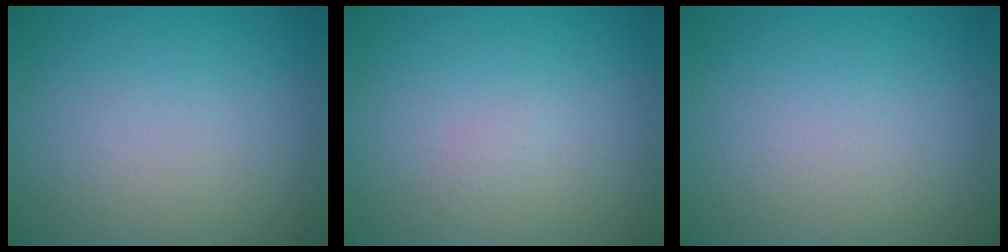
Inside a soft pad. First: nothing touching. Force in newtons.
{"total": 0.6, "press": 0.6, "slide": 0.0}
{"total": 0.0}